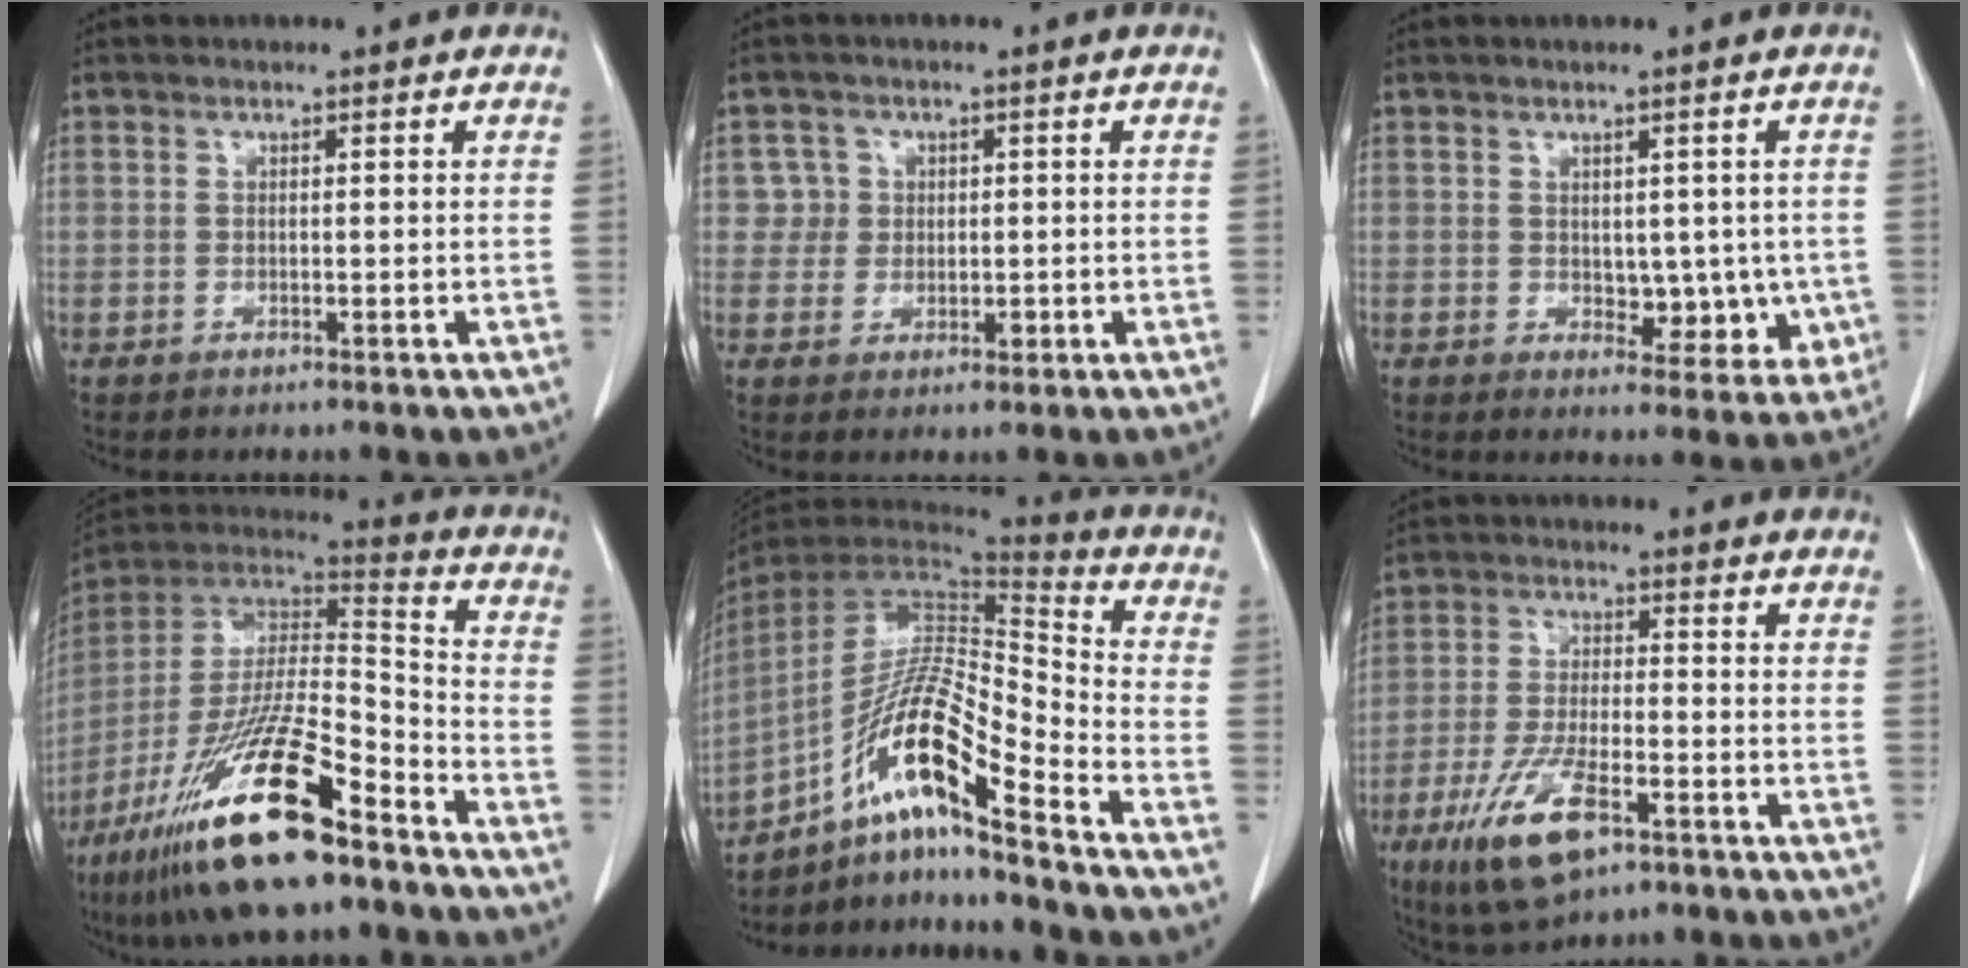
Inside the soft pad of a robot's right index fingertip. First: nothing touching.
{"total": 3.7, "force": [0.8, 3.6, -0.1], "torque": [0.019, 0.005, 0.013]}
{"total": 6.2, "force": [-0.3, 3.9, 4.8], "torque": [-0.041, 0.000, 0.008]}
{"total": 23.3, "force": [-14.6, 3.8, 17.7], "torque": [-0.335, -0.031, -0.263]}
{"total": 15.8, "force": [-10.2, 0.2, 12.0], "torque": [-0.225, 0.004, -0.183]}
{"total": 11.5, "force": [-6.1, 3.9, 8.9], "torque": [-0.183, -0.013, -0.104]}